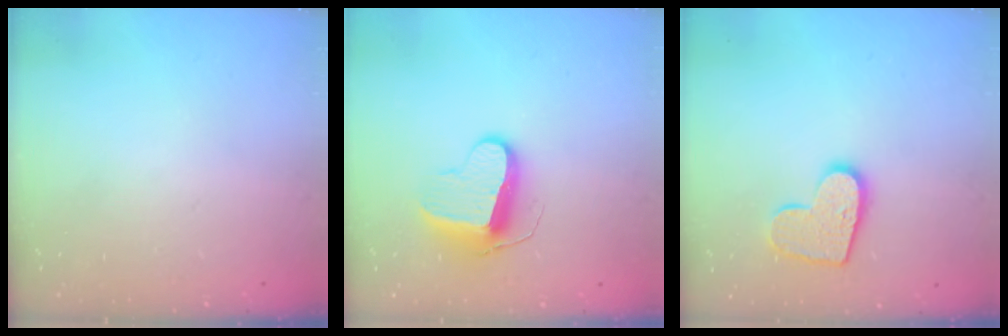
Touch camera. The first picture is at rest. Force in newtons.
{"total": 10.1, "press": 10.1, "slide": 0.3}
{"total": 11.6, "press": 11.5, "slide": 0.5}